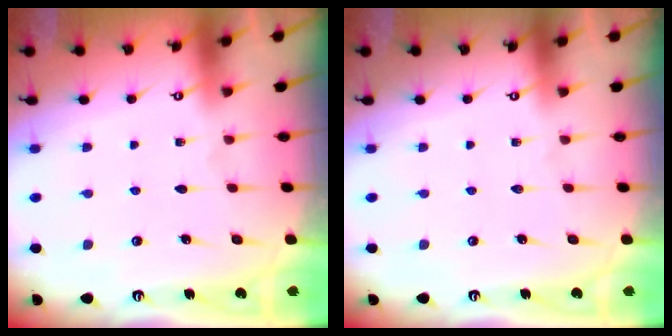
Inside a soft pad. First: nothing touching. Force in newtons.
{"total": 0.0}